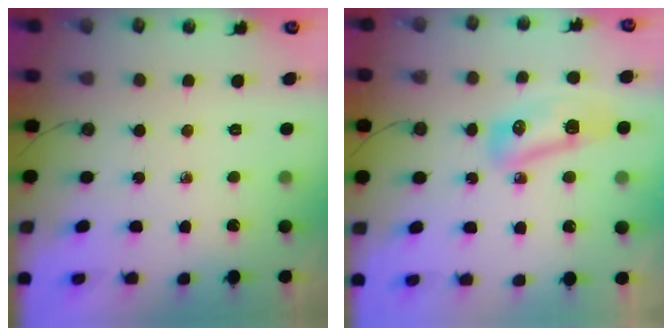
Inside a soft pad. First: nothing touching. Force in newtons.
{"total": 9.9, "press": 9.9, "slide": 0.9}